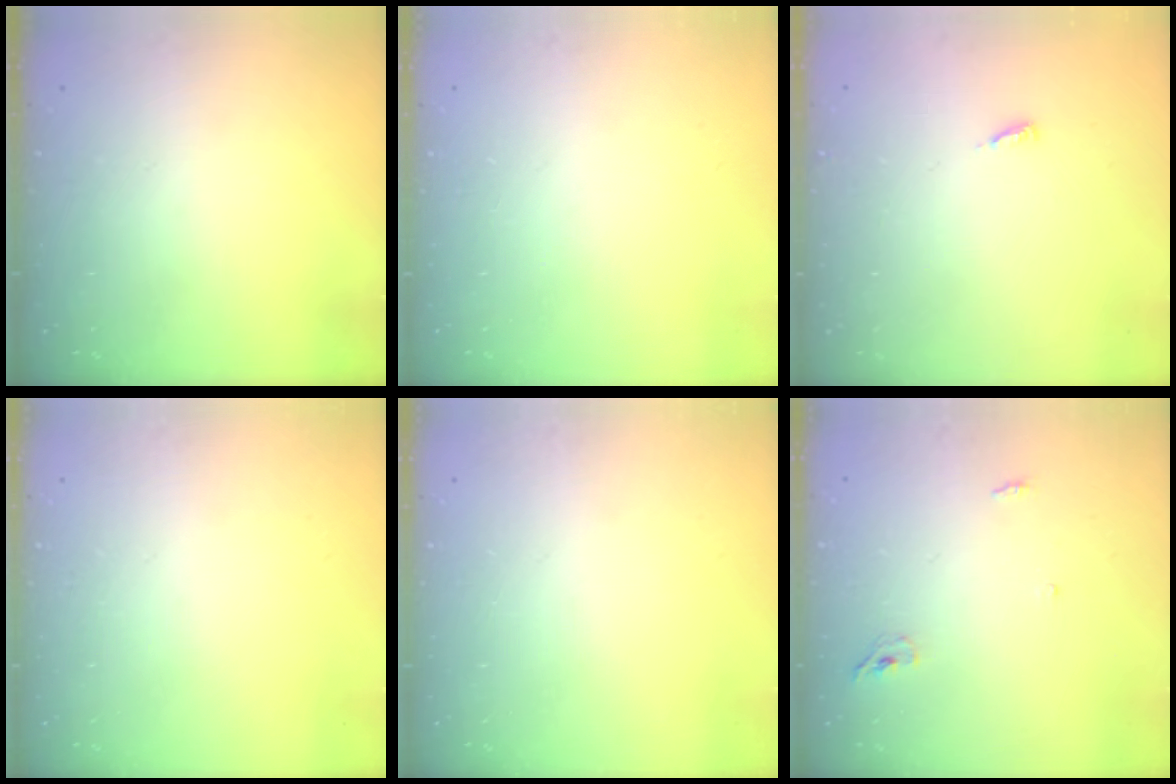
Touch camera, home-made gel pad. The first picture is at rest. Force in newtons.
{"total": 0.0}
{"total": 2.9, "press": 2.9, "slide": 0.2}
{"total": 0.0}
{"total": 0.0}
{"total": 3.4, "press": 3.4, "slide": 0.7}